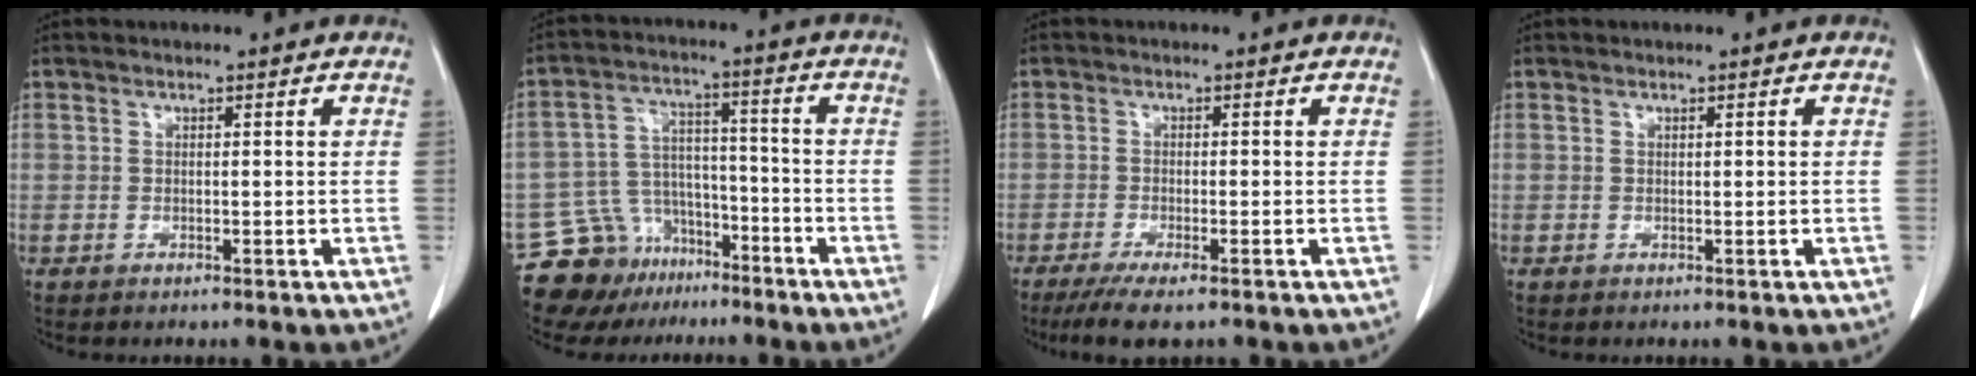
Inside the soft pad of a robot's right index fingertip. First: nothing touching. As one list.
[{"total": 11.6, "force": [-8.8, 7.2, 2.2], "torque": [-0.041, 0.047, -0.142]}, {"total": 6.2, "force": [-4.5, 0.7, 4.2], "torque": [-0.069, -0.016, -0.071]}, {"total": 0.0}]